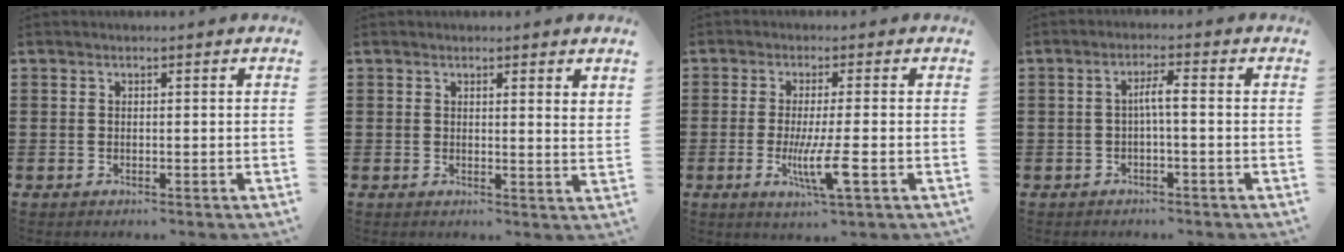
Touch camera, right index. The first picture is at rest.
{"total": 1.5, "force": [1.4, 0.1, 0.6], "torque": [-0.009, -0.002, 0.025]}
{"total": 6.5, "force": [-1.7, 0.3, 6.3], "torque": [-0.126, -0.021, -0.035]}
{"total": 2.7, "force": [-0.4, 0.2, 2.7], "torque": [-0.051, 0.002, -0.011]}